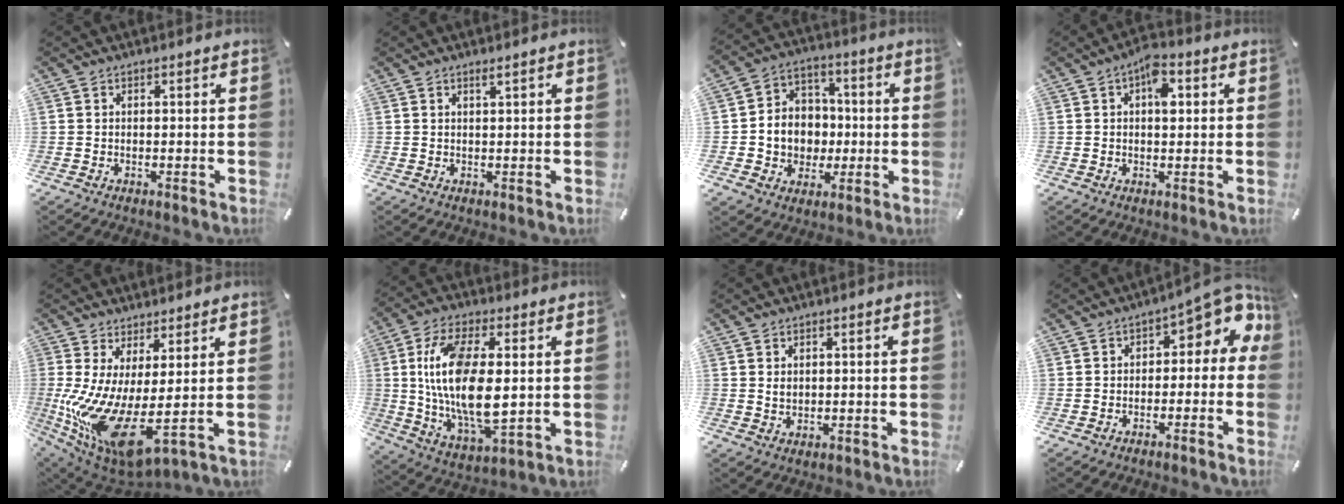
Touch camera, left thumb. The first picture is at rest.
{"total": 1.1, "force": [0.6, 0.2, 0.9], "torque": [-0.018, 0.001, 0.010]}
{"total": 9.5, "force": [-1.5, 9.2, 2.2], "torque": [-0.042, 0.011, -0.020]}
{"total": 6.1, "force": [1.4, 3.3, 4.9], "torque": [-0.058, -0.004, 0.016]}
{"total": 13.5, "force": [-2.0, 3.4, 12.9], "torque": [-0.254, -0.044, -0.027]}
{"total": 17.5, "force": [2.5, 7.9, 15.4], "torque": [-0.325, -0.010, 0.042]}
{"total": 1.5, "force": [0.7, 1.2, 0.6], "torque": [-0.015, 0.002, 0.014]}
{"total": 7.4, "force": [2.2, 4.2, 5.7], "torque": [-0.072, -0.020, 0.034]}